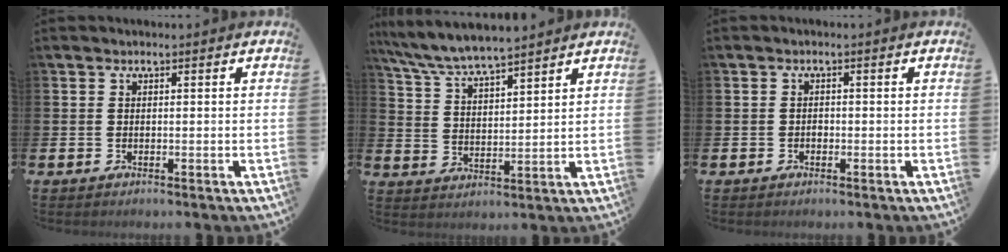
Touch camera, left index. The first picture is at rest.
{"total": 6.6, "force": [6.4, 0.4, 1.6], "torque": [-0.057, -0.034, 0.115]}
{"total": 0.7, "force": [-0.4, 0.6, 0.2], "torque": [-0.008, 0.004, -0.007]}